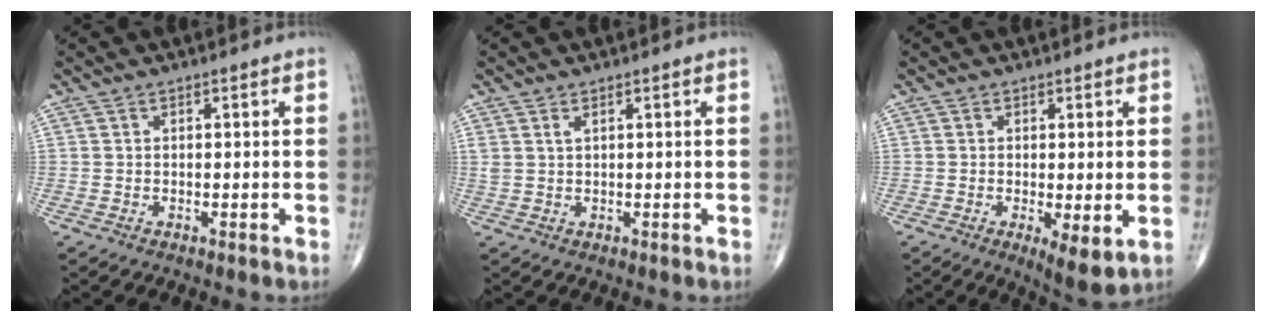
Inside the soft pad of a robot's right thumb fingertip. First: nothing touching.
{"total": 1.3, "force": [0.7, 0.5, 0.9], "torque": [-0.024, 0.007, 0.020]}
{"total": 5.8, "force": [-1.2, 1.8, 5.4], "torque": [-0.088, -0.020, -0.018]}